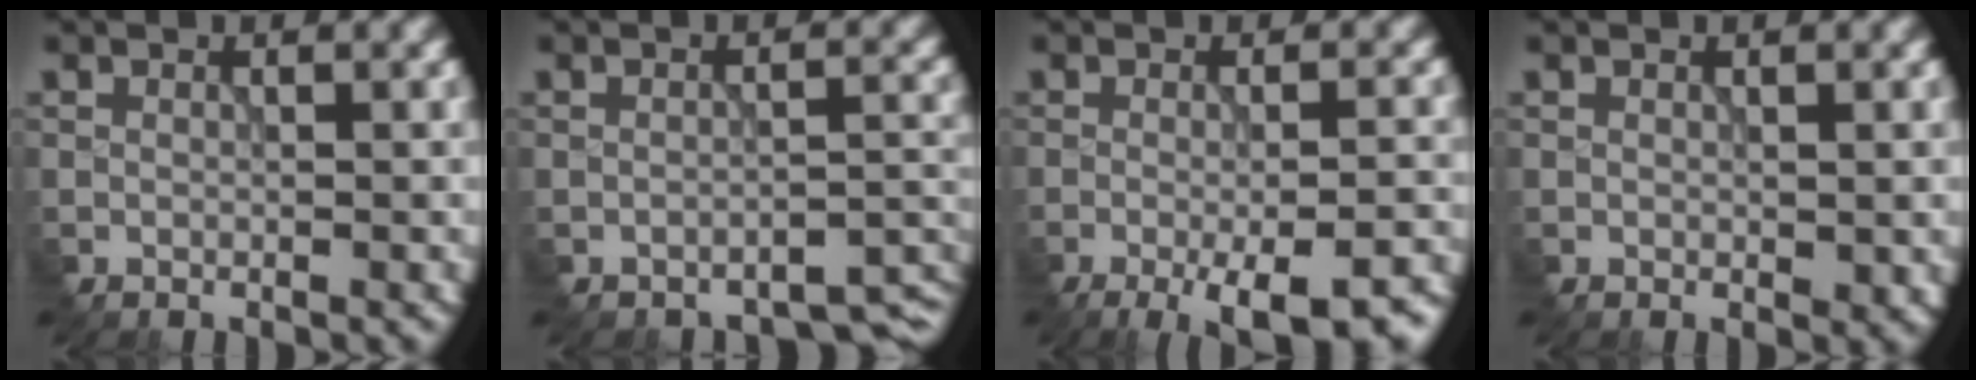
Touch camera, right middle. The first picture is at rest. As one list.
[{"total": 3.4, "force": [-3.3, 0.5, 0.6], "torque": [-0.013, -0.005, -0.044]}, {"total": 7.5, "force": [-3.9, 2.2, 6.0], "torque": [-0.087, -0.008, -0.049]}, {"total": 0.9, "force": [0.0, 0.5, 0.7], "torque": [-0.013, -0.001, -0.002]}]